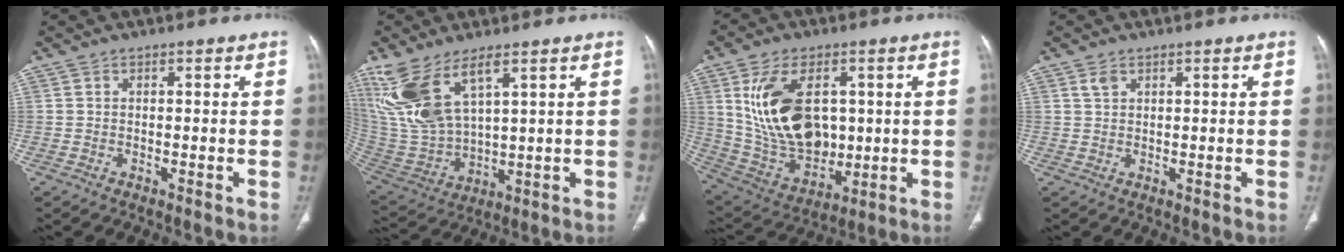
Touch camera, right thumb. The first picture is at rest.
{"total": 14.9, "force": [7.8, 6.0, 11.1], "torque": [-0.240, -0.031, 0.182]}
{"total": 19.0, "force": [3.5, 12.1, 14.2], "torque": [-0.237, -0.014, 0.087]}
{"total": 1.6, "force": [0.9, 1.0, 0.9], "torque": [-0.015, 0.001, 0.022]}